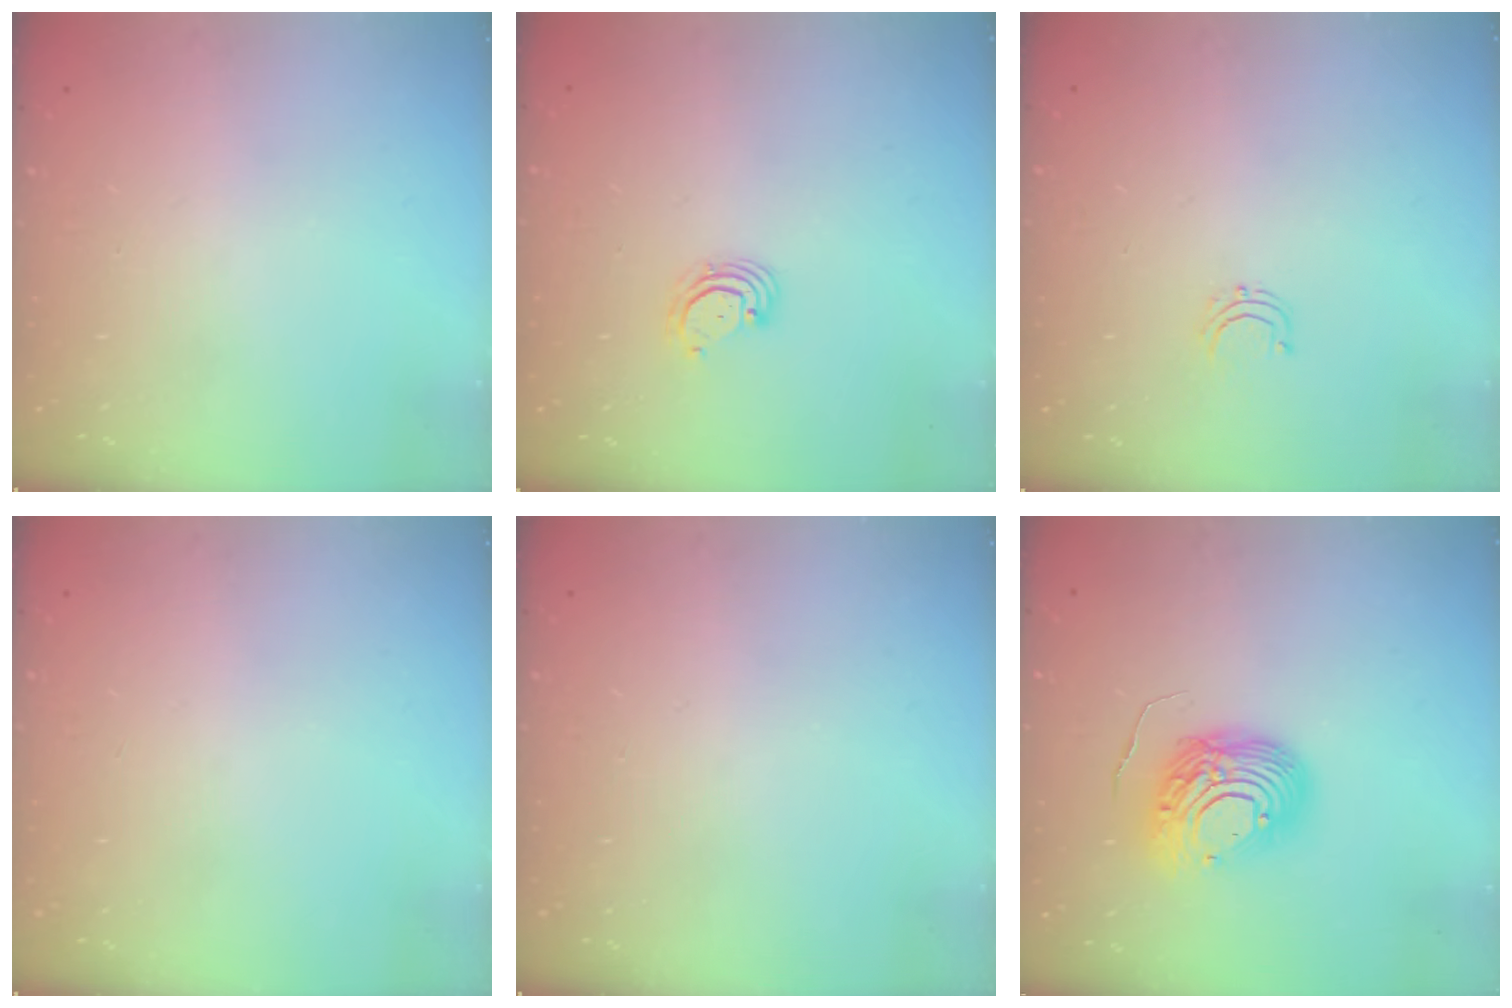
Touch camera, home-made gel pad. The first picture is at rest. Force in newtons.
{"total": 2.8, "press": 2.8, "slide": 0.2}
{"total": 3.6, "press": 3.5, "slide": 0.4}
{"total": 0.0}
{"total": 0.0}
{"total": 12.0, "press": 12.0, "slide": 1.1}